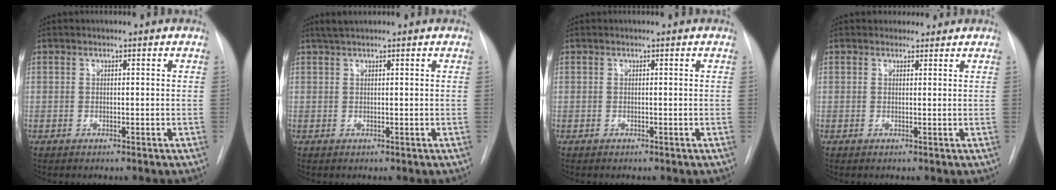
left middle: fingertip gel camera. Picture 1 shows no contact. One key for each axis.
{"total": 1.9, "fx": 1.6, "fy": -0.1, "fz": 1.0, "tx": -0.023, "ty": 0.013, "tz": 0.031}
{"total": 0.0}
{"total": 1.7, "fx": 1.5, "fy": 0.9, "fz": -0.1, "tx": 0.003, "ty": 0.008, "tz": 0.019}